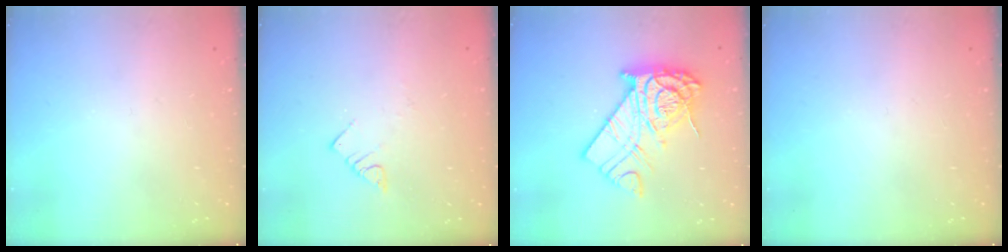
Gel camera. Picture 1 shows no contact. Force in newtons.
{"total": 4.0, "press": 3.9, "slide": 0.5}
{"total": 14.5, "press": 14.4, "slide": 1.6}
{"total": 0.0}